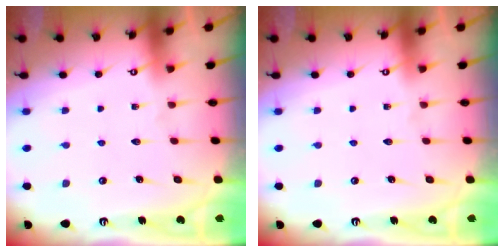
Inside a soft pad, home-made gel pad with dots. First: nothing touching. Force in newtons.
{"total": 0.0}